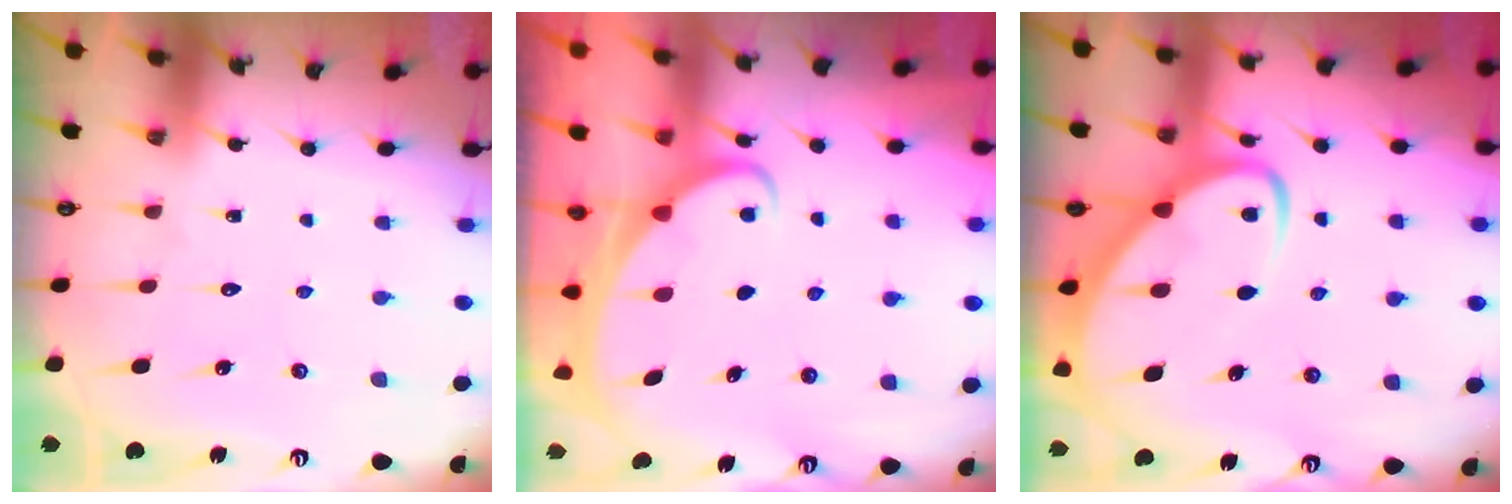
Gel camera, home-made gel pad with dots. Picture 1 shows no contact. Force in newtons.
{"total": 2.1, "press": 2.0, "slide": 0.3}
{"total": 7.1, "press": 7.1, "slide": 0.8}